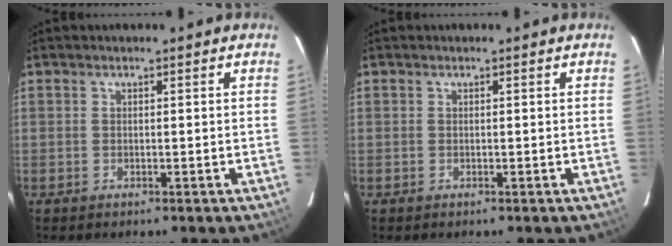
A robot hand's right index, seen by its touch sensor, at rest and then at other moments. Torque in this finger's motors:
{"motor_torque": [-0.01, 0.01, 0.01, 0.00]}